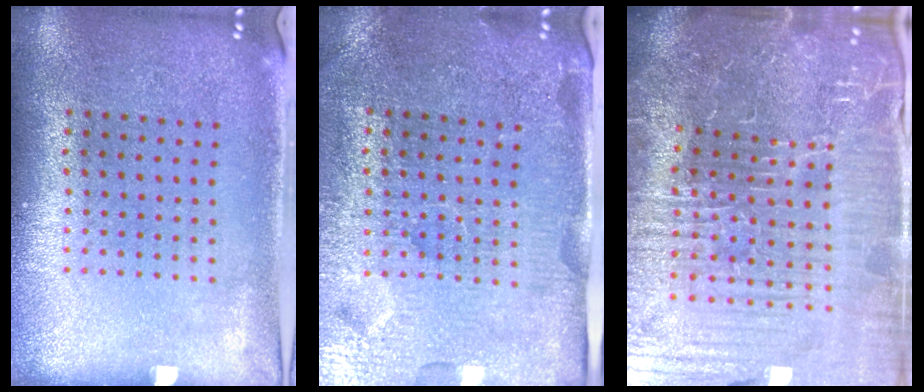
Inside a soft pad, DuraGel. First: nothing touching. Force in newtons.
{"total": 4.3, "press": 4.0, "slide": 1.5}
{"total": 7.3, "press": 6.6, "slide": 3.3}